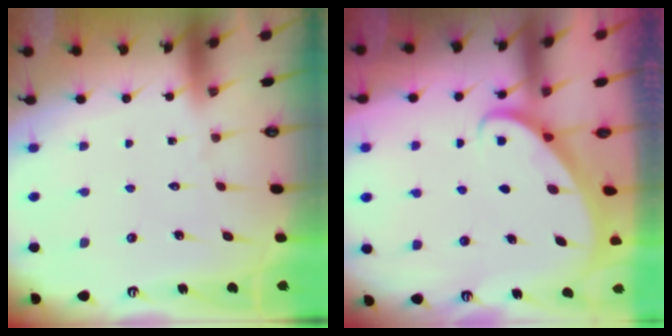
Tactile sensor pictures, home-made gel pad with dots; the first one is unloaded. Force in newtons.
{"total": 2.6, "press": 2.6, "slide": 0.3}